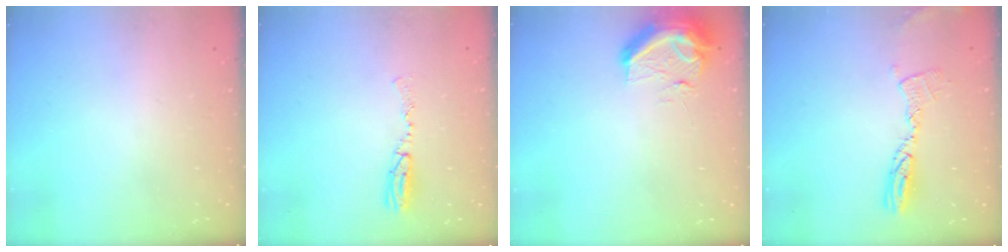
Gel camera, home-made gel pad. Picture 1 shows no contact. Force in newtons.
{"total": 5.6, "press": 5.3, "slide": 1.9}
{"total": 14.4, "press": 11.8, "slide": 8.4}
{"total": 9.7, "press": 9.6, "slide": 0.9}